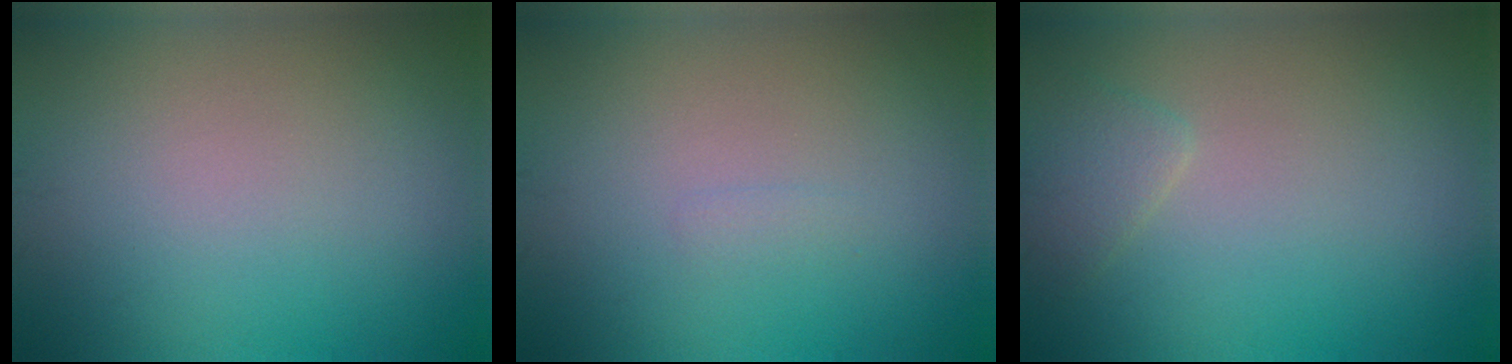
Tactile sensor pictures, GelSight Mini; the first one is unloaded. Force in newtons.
{"total": 0.5, "press": 0.5, "slide": 0.1}
{"total": 1.6, "press": 1.6, "slide": 0.2}